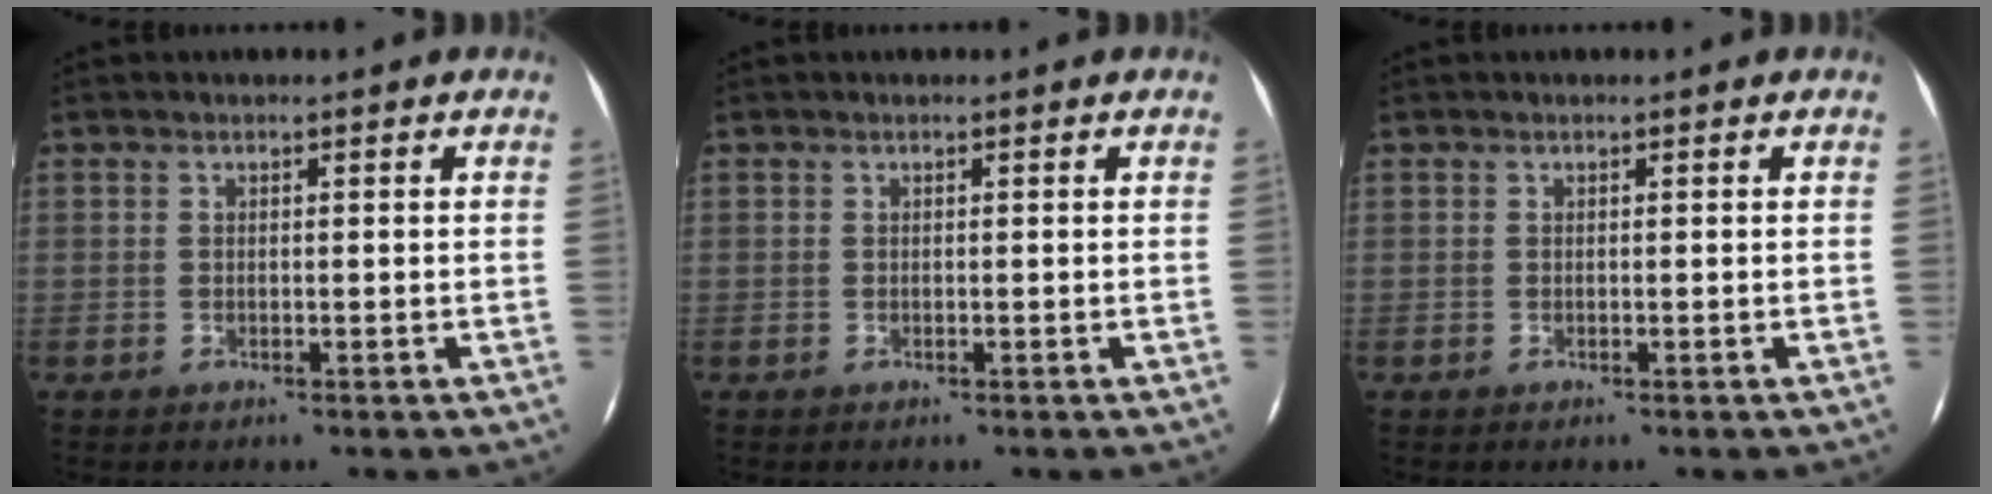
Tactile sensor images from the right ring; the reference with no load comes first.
{"total": 0.0}
{"total": 0.0}